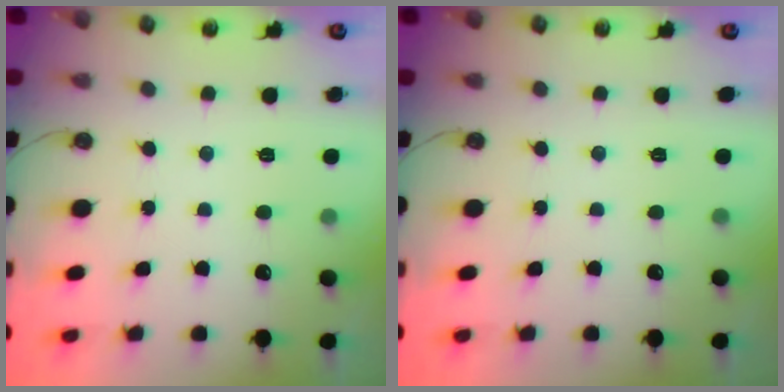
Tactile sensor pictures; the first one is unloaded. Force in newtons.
{"total": 0.0}